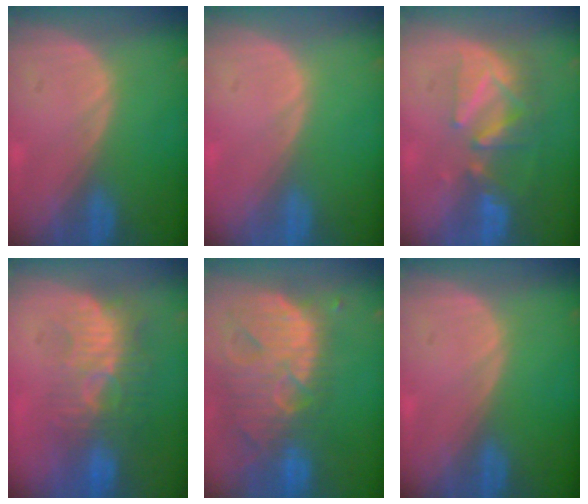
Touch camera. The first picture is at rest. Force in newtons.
{"total": 0.0}
{"total": 8.2, "press": 7.4, "slide": 3.5}
{"total": 9.5, "press": 8.8, "slide": 3.7}
{"total": 13.9, "press": 11.7, "slide": 7.5}
{"total": 0.0}